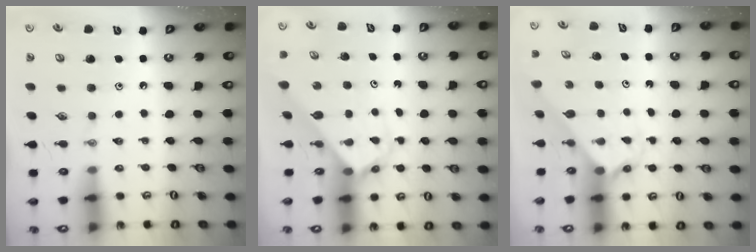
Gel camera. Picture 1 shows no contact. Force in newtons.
{"total": 2.7, "press": 2.7, "slide": 0.1}
{"total": 2.1, "press": 2.1, "slide": 0.1}